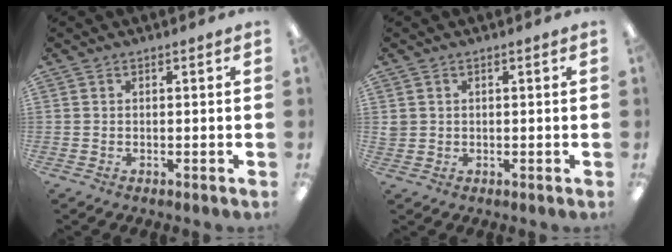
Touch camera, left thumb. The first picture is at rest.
{"total": 1.6, "force": [0.6, 1.4, 0.2], "torque": [-0.007, 0.003, 0.010]}